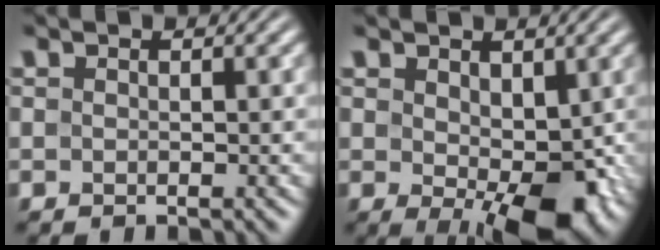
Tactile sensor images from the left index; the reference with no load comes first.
{"total": 8.4, "force": [-0.9, 4.4, 7.1], "torque": [-0.101, -0.013, -0.008]}